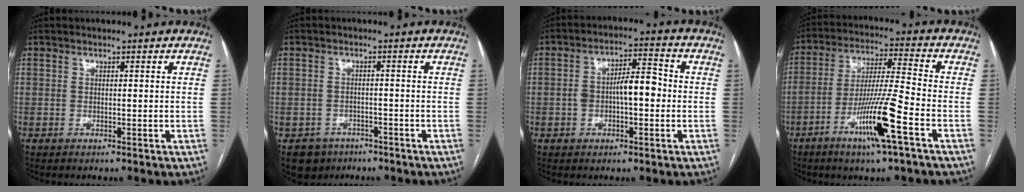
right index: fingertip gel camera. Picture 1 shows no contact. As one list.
[{"total": 4.5, "force": [-2.8, 3.5, 0.2], "torque": [0.001, 0.007, -0.039]}, {"total": 7.3, "force": [-0.6, 2.8, 6.8], "torque": [-0.124, 0.027, -0.011]}, {"total": 12.4, "force": [-5.8, -0.5, 10.9], "torque": [-0.210, -0.011, -0.108]}]